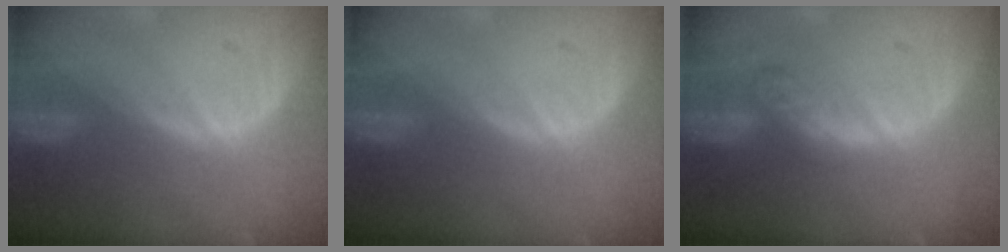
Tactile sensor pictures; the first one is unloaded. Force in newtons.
{"total": 0.0}
{"total": 5.3, "press": 5.1, "slide": 1.7}